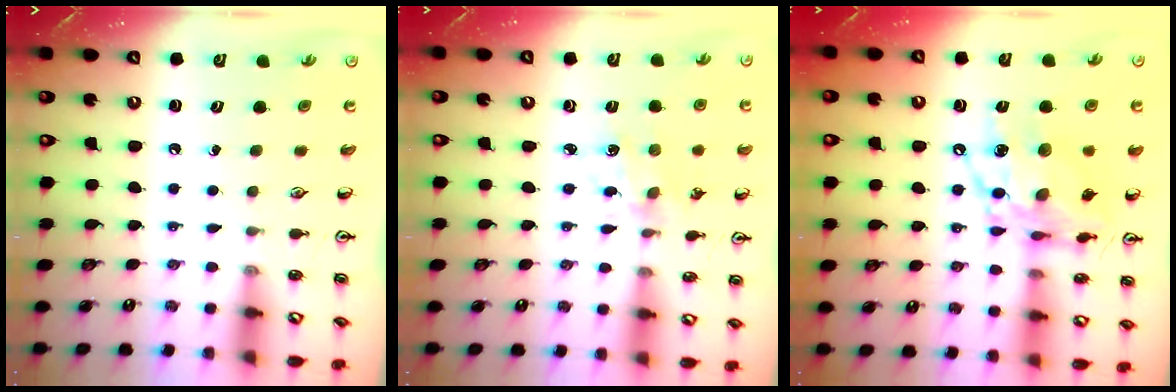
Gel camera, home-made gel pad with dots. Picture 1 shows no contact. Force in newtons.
{"total": 2.5, "press": 2.5, "slide": 0.4}
{"total": 14.8, "press": 14.7, "slide": 1.3}